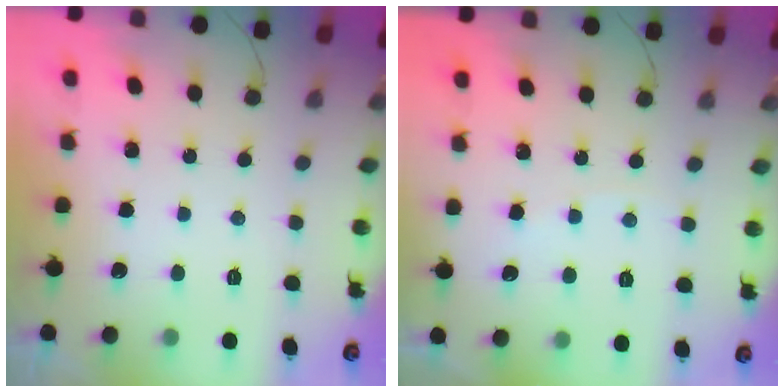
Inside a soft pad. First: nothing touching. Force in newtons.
{"total": 1.5, "press": 1.4, "slide": 0.3}